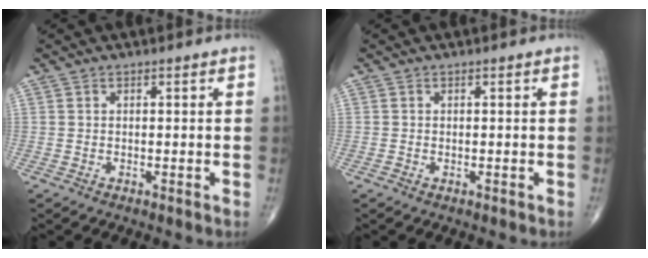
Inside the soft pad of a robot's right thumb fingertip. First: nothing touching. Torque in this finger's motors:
{"motor_torque": [2.55, 2.45, -0.29, -0.31, -0.02]}